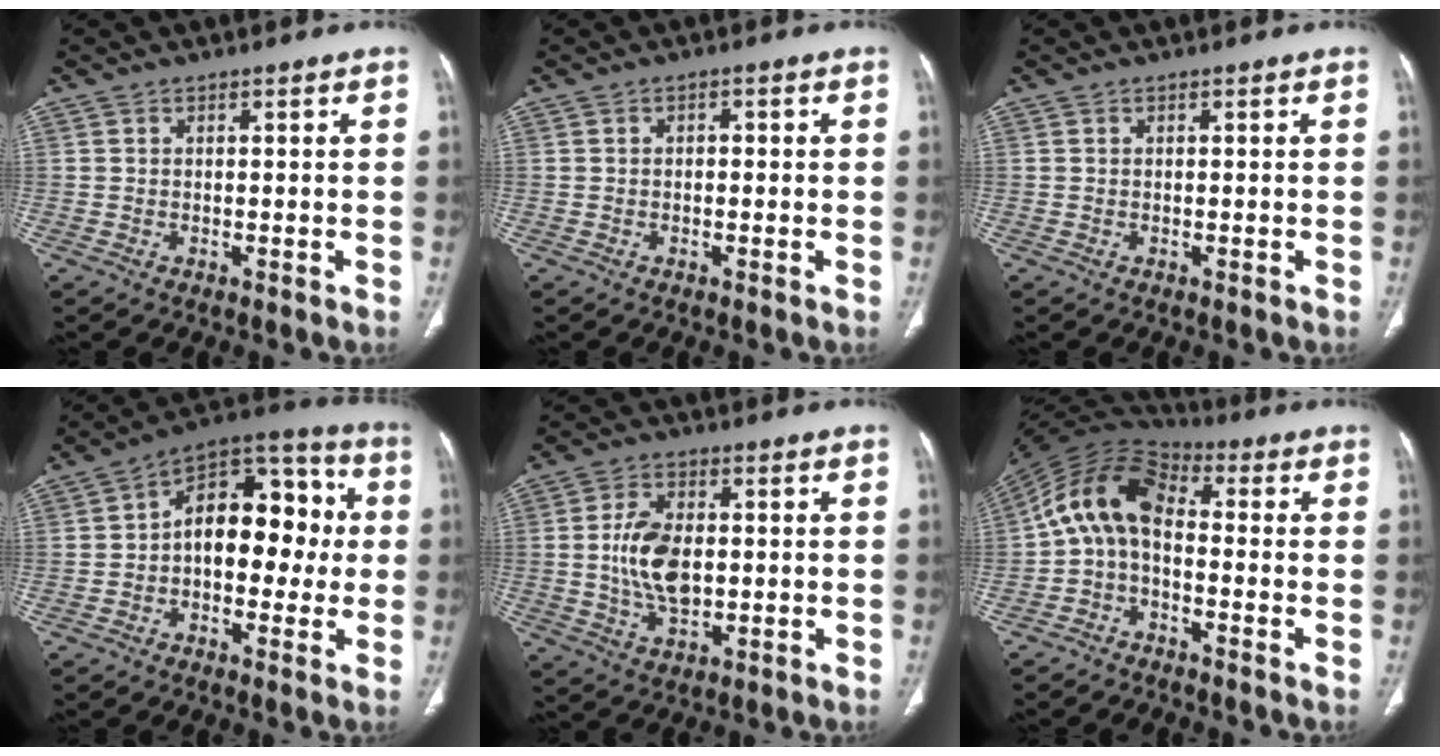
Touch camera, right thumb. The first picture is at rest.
{"total": 1.1, "force": [0.0, 0.7, 0.9], "torque": [-0.008, 0.003, -0.003]}
{"total": 0.0}
{"total": 16.6, "force": [0.4, 10.2, 13.0], "torque": [-0.140, 0.048, -0.007]}
{"total": 9.8, "force": [0.0, 5.7, 8.0], "torque": [-0.148, 0.000, 0.005]}
{"total": 11.5, "force": [-1.0, 7.1, 9.0], "torque": [-0.156, 0.050, -0.036]}